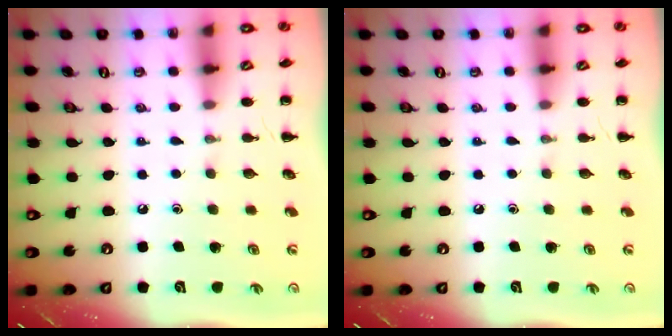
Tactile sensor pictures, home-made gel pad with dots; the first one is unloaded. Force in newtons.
{"total": 0.0}